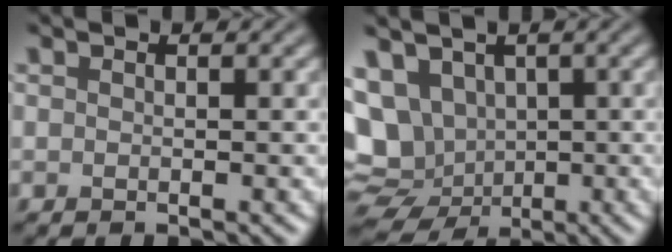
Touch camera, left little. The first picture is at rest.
{"total": 10.2, "force": [0.2, 8.8, 5.2], "torque": [-0.105, 0.001, 0.000]}